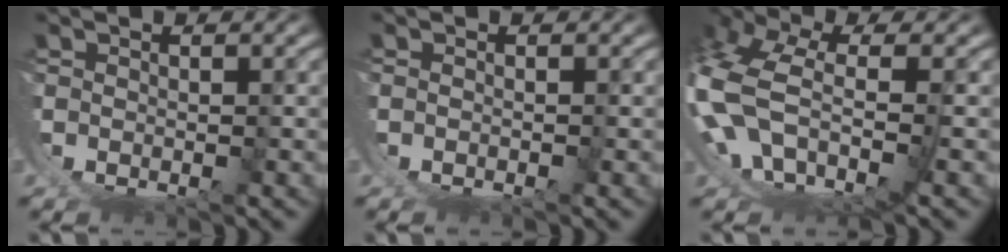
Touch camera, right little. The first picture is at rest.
{"total": 1.0, "force": [-1.0, -0.3, 0.1], "torque": [0.002, -0.001, -0.015]}
{"total": 8.3, "force": [-1.5, 5.8, 5.7], "torque": [-0.172, -0.041, -0.016]}